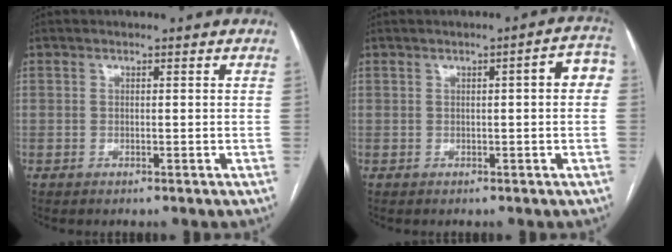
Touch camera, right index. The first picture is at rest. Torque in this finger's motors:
{"motor_torque": [0.14, 0.05, 0.06, 0.04]}